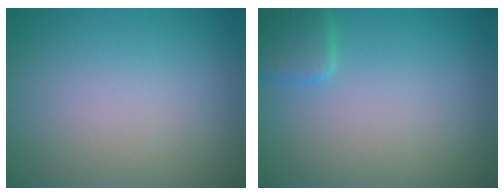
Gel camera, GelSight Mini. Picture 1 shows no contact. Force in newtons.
{"total": 2.1, "press": 2.1, "slide": 0.1}